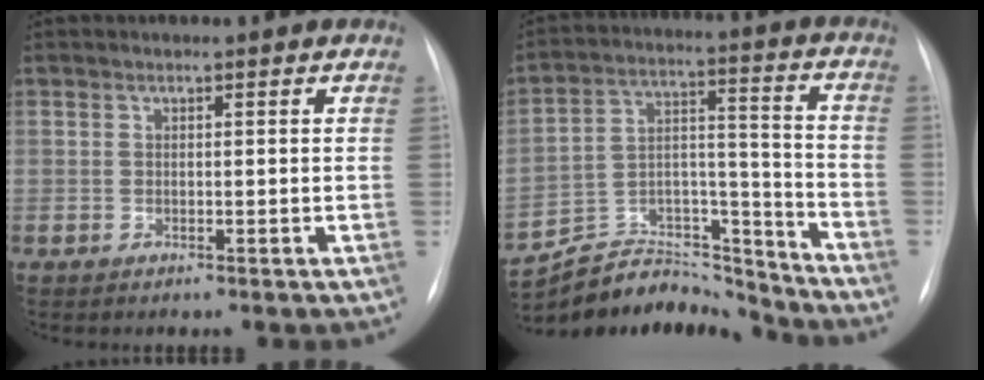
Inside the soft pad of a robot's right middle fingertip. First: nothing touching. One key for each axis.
{"total": 17.7, "fx": -17.2, "fy": 3.8, "fz": 1.8, "tx": -0.035, "ty": 0.054, "tz": -0.278}